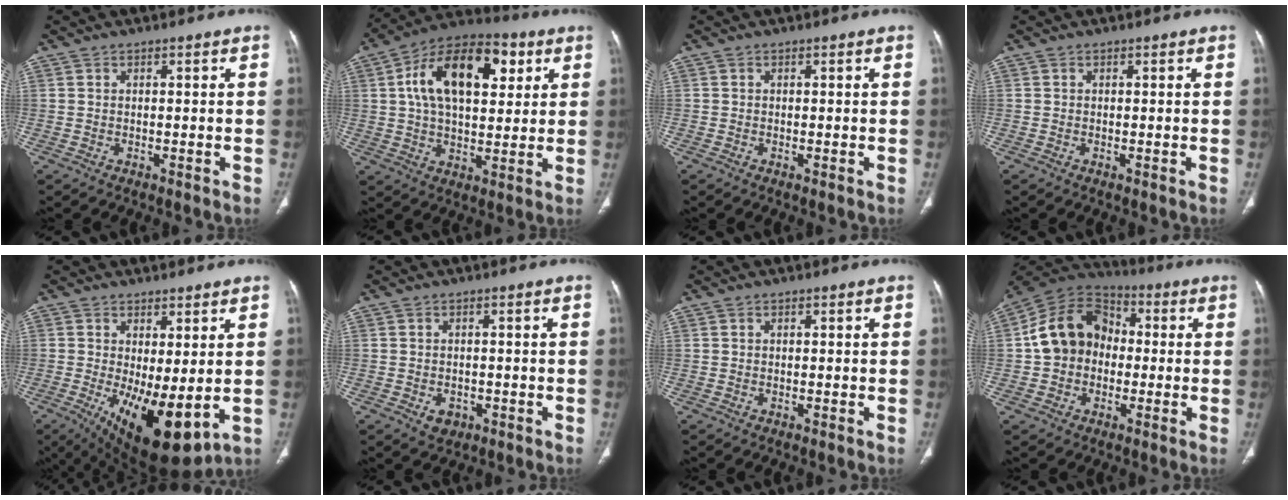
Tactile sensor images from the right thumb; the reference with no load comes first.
{"total": 19.6, "force": [5.7, 11.0, 15.2], "torque": [-0.223, 0.009, 0.085]}
{"total": 0.0}
{"total": 0.0}
{"total": 13.9, "force": [-2.1, 5.4, 12.6], "torque": [-0.202, -0.029, -0.011]}
{"total": 2.7, "force": [-1.0, 2.1, 1.4], "torque": [-0.012, 0.003, -0.007]}
{"total": 0.0}
{"total": 13.9, "force": [-0.1, 11.2, 8.1], "torque": [-0.123, 0.037, -0.016]}